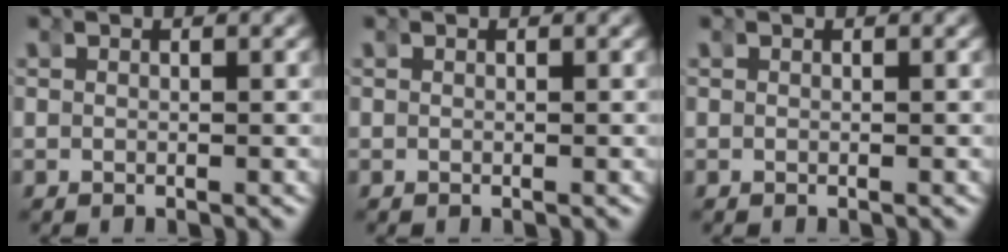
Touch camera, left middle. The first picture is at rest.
{"total": 0.0}
{"total": 0.0}